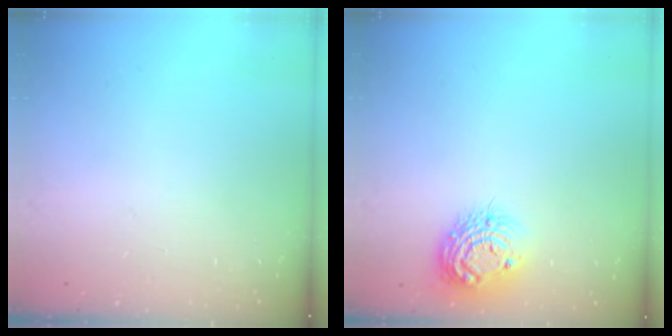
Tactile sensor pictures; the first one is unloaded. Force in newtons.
{"total": 12.3, "press": 12.3, "slide": 0.8}